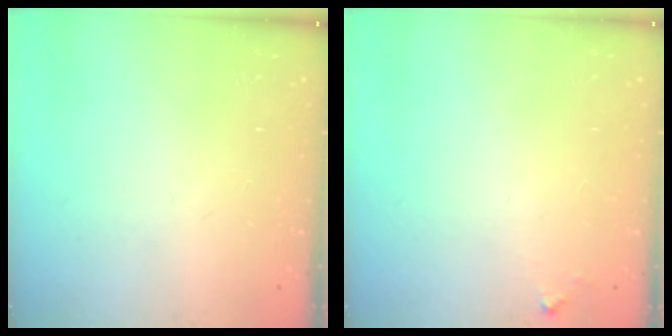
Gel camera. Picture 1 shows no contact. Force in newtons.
{"total": 3.1, "press": 3.1, "slide": 0.1}